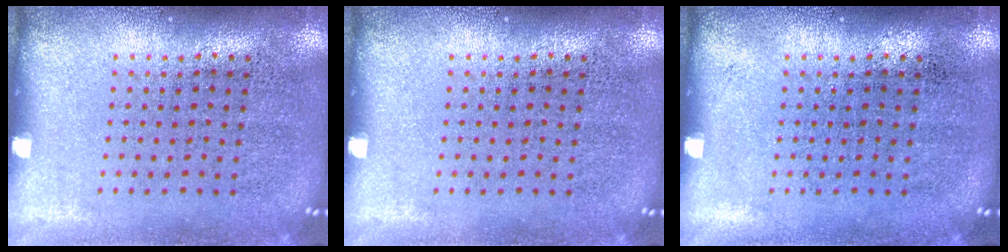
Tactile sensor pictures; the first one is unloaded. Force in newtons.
{"total": 0.0}
{"total": 0.0}